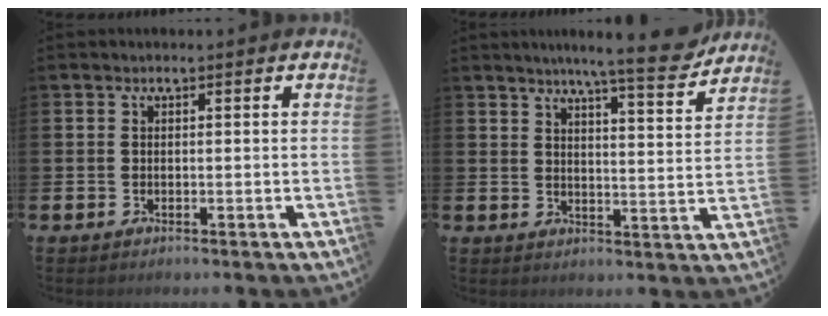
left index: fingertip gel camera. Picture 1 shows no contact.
{"total": 8.3, "force": [7.4, 0.0, 3.7], "torque": [-0.064, -0.040, 0.124]}